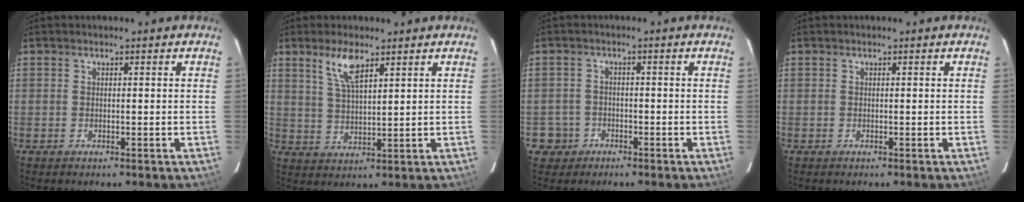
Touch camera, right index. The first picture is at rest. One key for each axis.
{"total": 5.9, "fx": 3.9, "fy": 1.7, "fz": 4.1, "tx": -0.080, "ty": 0.000, "tz": 0.081}
{"total": 4.2, "fx": -1.8, "fy": 3.8, "fz": -0.1, "tx": -0.009, "ty": 0.022, "tz": -0.030}
{"total": 0.0}